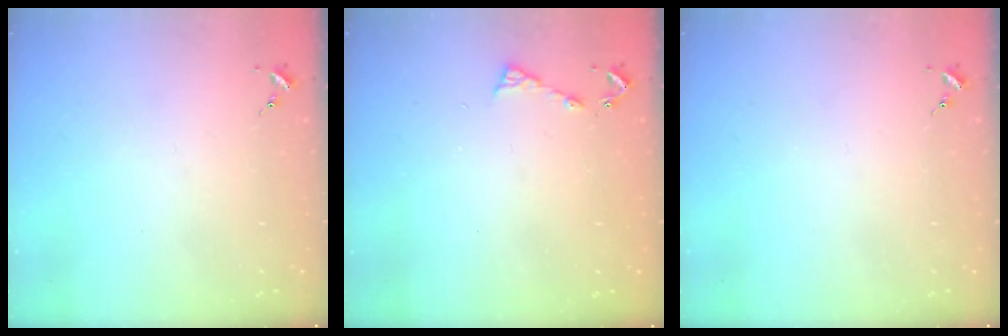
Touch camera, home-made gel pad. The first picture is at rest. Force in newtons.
{"total": 5.6, "press": 5.6, "slide": 0.7}
{"total": 0.0}